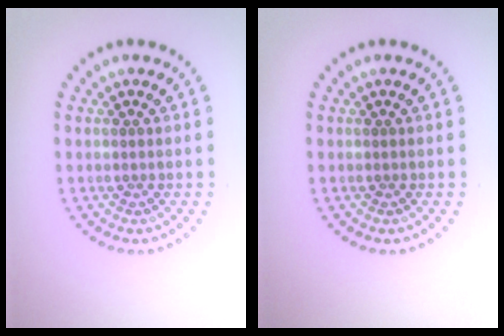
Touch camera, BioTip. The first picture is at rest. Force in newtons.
{"total": 0.0}